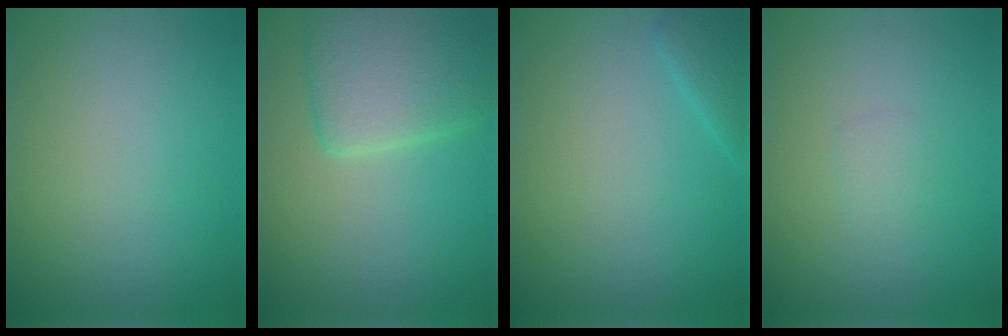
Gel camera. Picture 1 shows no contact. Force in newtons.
{"total": 6.1, "press": 6.1, "slide": 0.4}
{"total": 2.0, "press": 2.0, "slide": 0.1}
{"total": 0.9, "press": 0.9, "slide": 0.1}